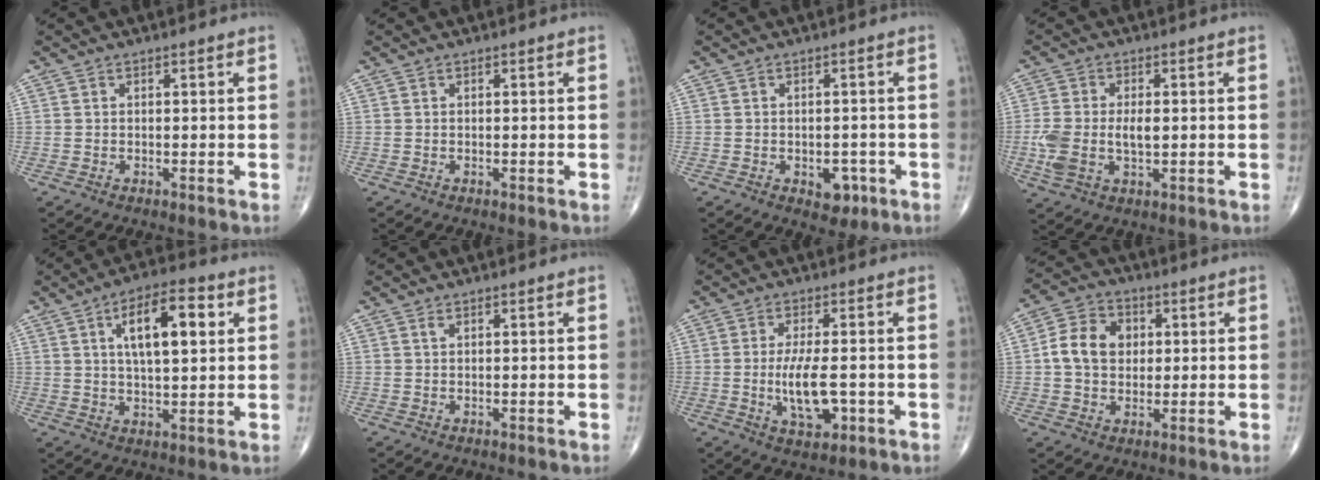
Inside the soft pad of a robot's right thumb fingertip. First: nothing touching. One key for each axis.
{"total": 0.0}
{"total": 4.1, "fx": -1.6, "fy": 2.7, "fz": 2.6, "tx": -0.016, "ty": 0.007, "tz": -0.015}
{"total": 8.8, "fx": -0.6, "fy": 4.9, "fz": 7.2, "tx": -0.159, "ty": 0.007, "tz": -0.007}
{"total": 12.1, "fx": 3.9, "fy": 4.7, "fz": 10.5, "tx": -0.155, "ty": -0.001, "tz": 0.062}
{"total": 0.5, "fx": 0.3, "fy": 0.1, "fz": 0.4, "tx": -0.010, "ty": 0.001, "tz": 0.008}
{"total": 8.0, "fx": -1.4, "fy": 3.1, "fz": 7.2, "tx": -0.133, "ty": -0.009, "tz": -0.018}
{"total": 9.5, "fx": 1.1, "fy": 7.4, "fz": 5.8, "tx": -0.083, "ty": 0.012, "tz": 0.012}